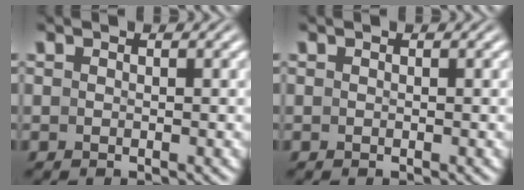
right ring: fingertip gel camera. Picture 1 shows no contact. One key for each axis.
{"total": 0.0}